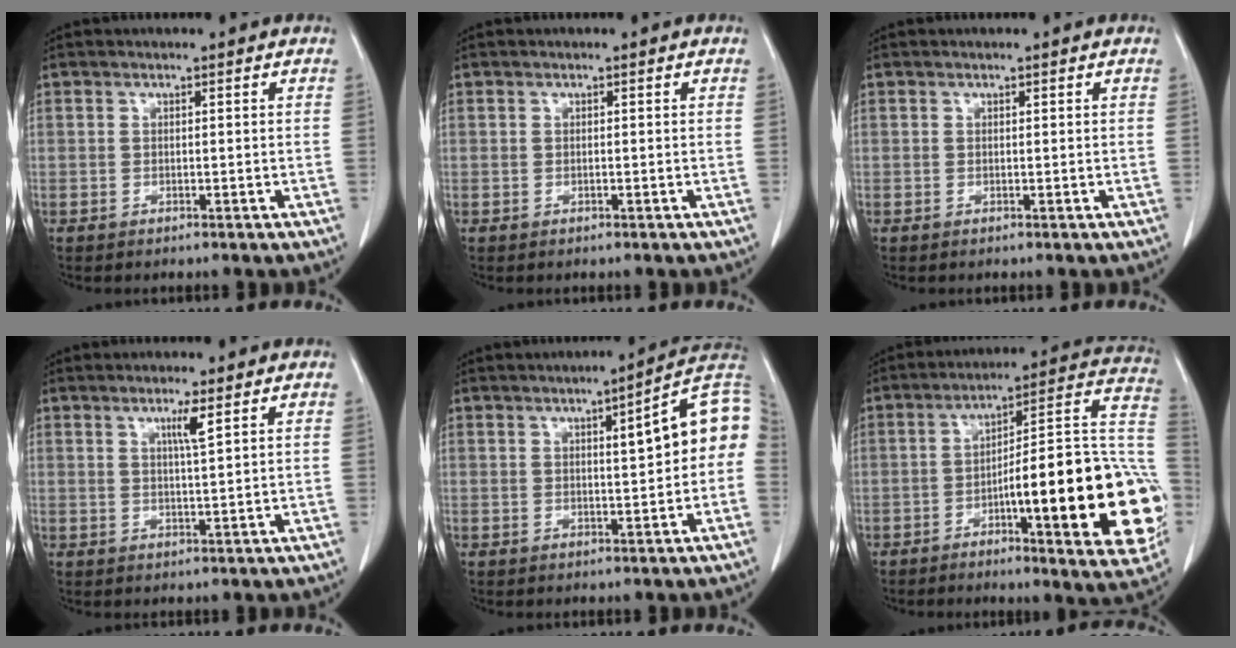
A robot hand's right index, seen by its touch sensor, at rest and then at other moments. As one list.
[{"total": 0.0}, {"total": 0.0}, {"total": 2.9, "force": [1.4, -0.5, 2.5], "torque": [-0.046, -0.005, 0.026]}, {"total": 9.4, "force": [1.0, 1.3, 9.2], "torque": [-0.121, 0.027, 0.009]}, {"total": 24.8, "force": [-5.9, 4.2, 23.7], "torque": [-0.240, 0.022, -0.072]}]